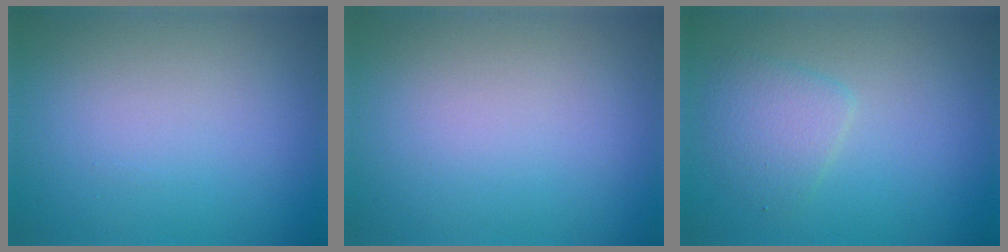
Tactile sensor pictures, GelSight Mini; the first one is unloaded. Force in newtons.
{"total": 0.0}
{"total": 2.4, "press": 2.4, "slide": 0.1}